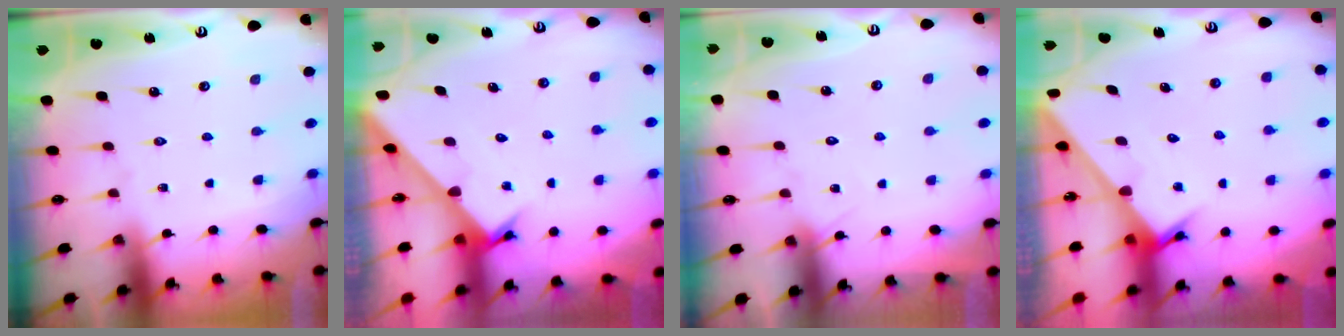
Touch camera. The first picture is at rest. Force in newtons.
{"total": 2.3, "press": 2.3, "slide": 0.1}
{"total": 5.7, "press": 5.7, "slide": 0.5}
{"total": 3.4, "press": 3.4, "slide": 0.1}